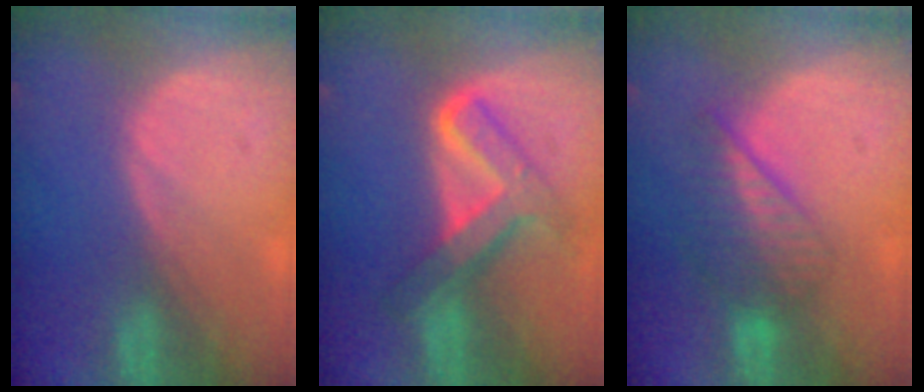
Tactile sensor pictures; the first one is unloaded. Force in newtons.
{"total": 7.6, "press": 7.5, "slide": 0.4}
{"total": 6.6, "press": 5.9, "slide": 2.9}